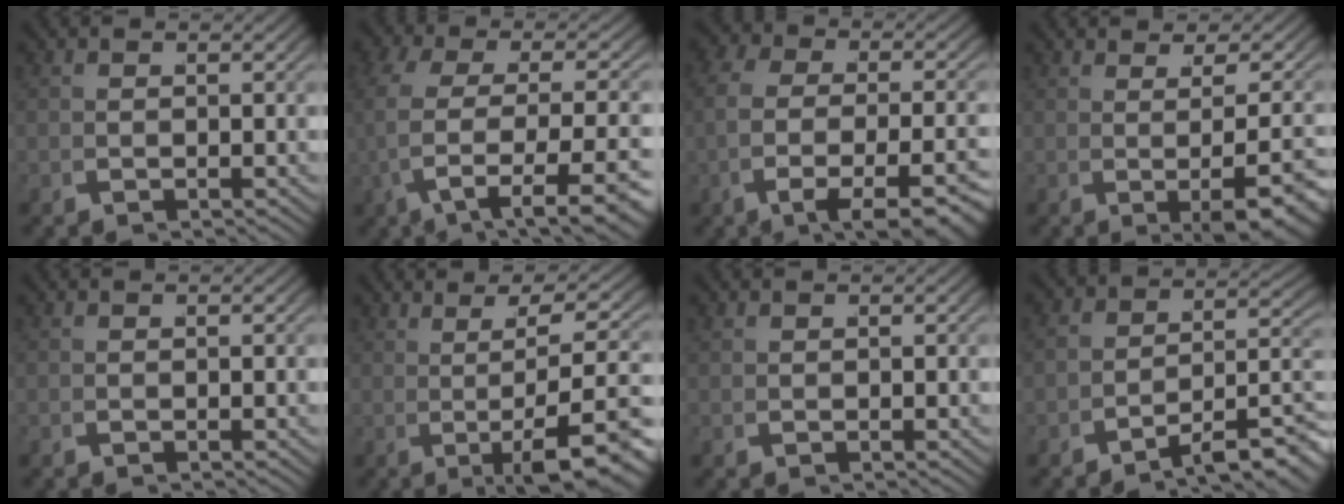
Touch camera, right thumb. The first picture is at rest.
{"total": 8.4, "force": [-0.6, 4.6, 7.0], "torque": [-0.168, -0.027, 0.018]}
{"total": 6.7, "force": [-1.4, 3.2, 5.8], "torque": [-0.113, -0.014, -0.009]}
{"total": 4.7, "force": [0.2, 1.4, 4.5], "torque": [-0.061, -0.006, 0.010]}
{"total": 0.0}
{"total": 7.8, "force": [0.1, 2.6, 7.4], "torque": [-0.111, -0.006, 0.014]}
{"total": 0.5, "force": [0.5, -0.1, 0.0], "torque": [-0.006, -0.002, 0.013]}
{"total": 6.5, "force": [-3.4, 2.9, 4.7], "torque": [-0.052, -0.012, -0.045]}